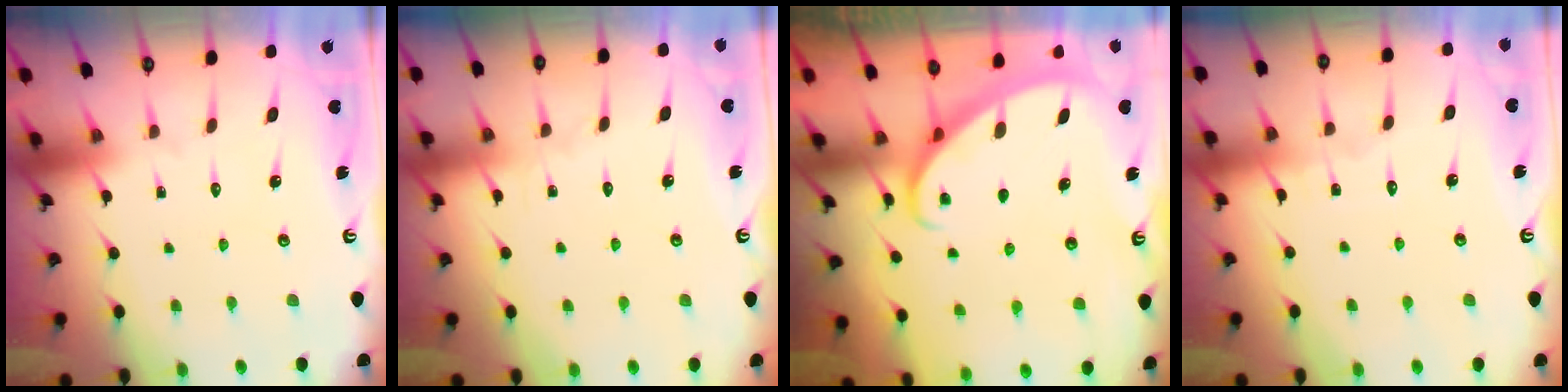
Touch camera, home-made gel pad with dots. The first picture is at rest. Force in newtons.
{"total": 2.6, "press": 2.6, "slide": 0.2}
{"total": 2.3, "press": 2.3, "slide": 0.2}
{"total": 2.5, "press": 2.5, "slide": 0.2}